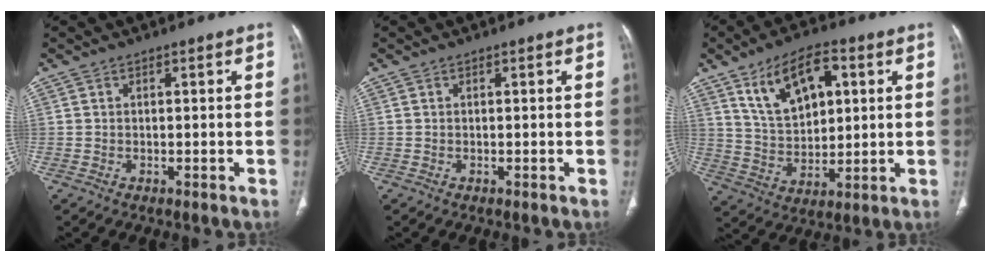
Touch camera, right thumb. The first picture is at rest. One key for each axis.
{"total": 0.0}
{"total": 13.5, "fx": 5.6, "fy": 7.4, "fz": 9.8, "tx": -0.142, "ty": -0.013, "tz": 0.108}